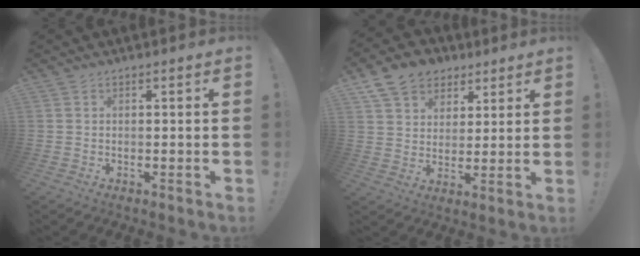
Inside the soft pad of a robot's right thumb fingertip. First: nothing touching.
{"total": 11.9, "force": [7.0, 8.8, 3.8], "torque": [-0.057, -0.039, 0.138]}